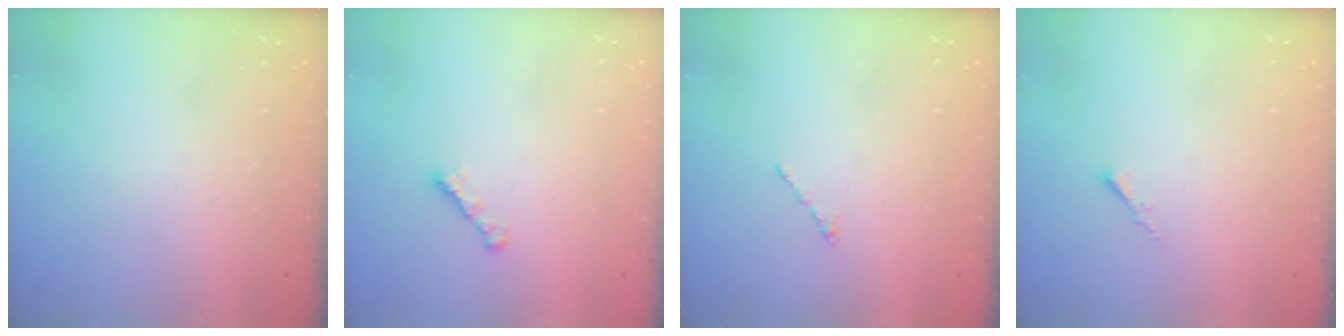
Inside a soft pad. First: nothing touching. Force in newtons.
{"total": 1.8, "press": 1.7, "slide": 0.6}
{"total": 0.0}
{"total": 0.0}